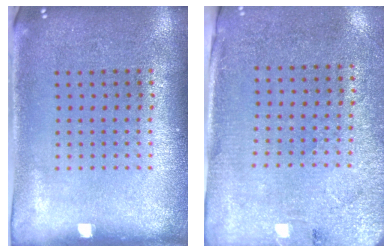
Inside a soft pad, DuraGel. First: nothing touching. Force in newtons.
{"total": 2.7, "press": 2.3, "slide": 1.4}